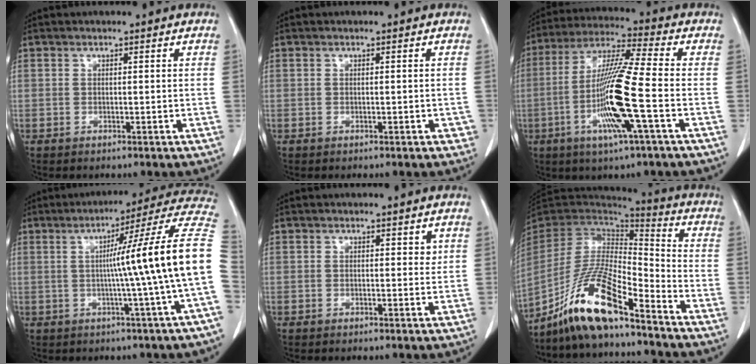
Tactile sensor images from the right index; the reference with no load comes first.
{"total": 1.4, "force": [-0.4, 0.5, 1.2], "torque": [-0.011, 0.004, -0.003]}
{"total": 14.5, "force": [-3.9, -0.5, 13.9], "torque": [-0.282, -0.012, -0.081]}
{"total": 16.4, "force": [0.3, -2.6, 16.2], "torque": [-0.196, 0.018, -0.008]}
{"total": 1.2, "force": [0.6, 0.7, 0.7], "torque": [-0.002, -0.002, 0.006]}
{"total": 14.7, "force": [-10.2, 2.1, 10.3], "torque": [-0.202, -0.004, -0.190]}